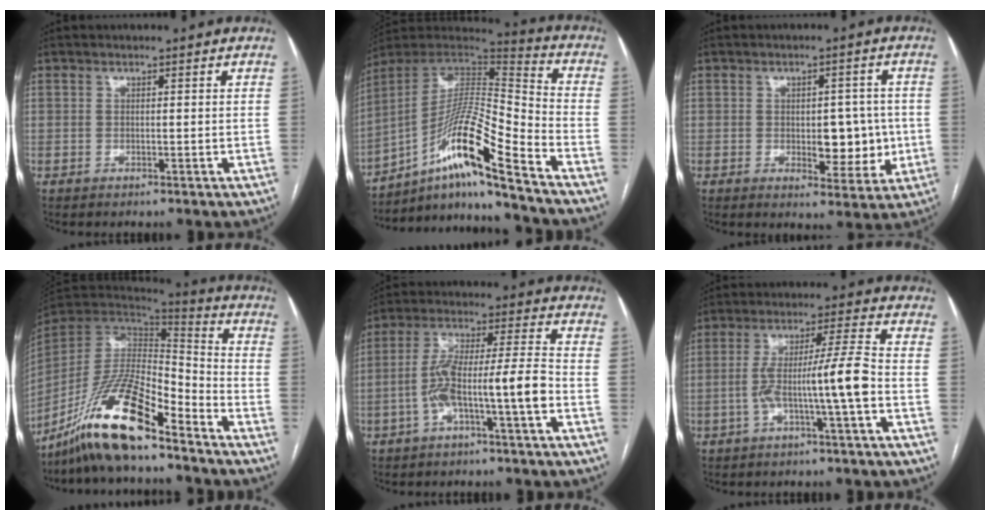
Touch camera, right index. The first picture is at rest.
{"total": 17.3, "force": [-10.3, 0.1, 13.8], "torque": [-0.263, 0.009, -0.181]}
{"total": 7.2, "force": [-0.5, 3.8, 6.1], "torque": [-0.066, 0.010, 0.004]}
{"total": 17.1, "force": [-12.1, 3.5, 11.6], "torque": [-0.229, -0.006, -0.222]}
{"total": 10.1, "force": [-3.7, 0.2, 9.4], "torque": [-0.179, 0.034, -0.063]}
{"total": 8.8, "force": [-2.4, -0.8, 8.4], "torque": [-0.153, 0.024, -0.037]}